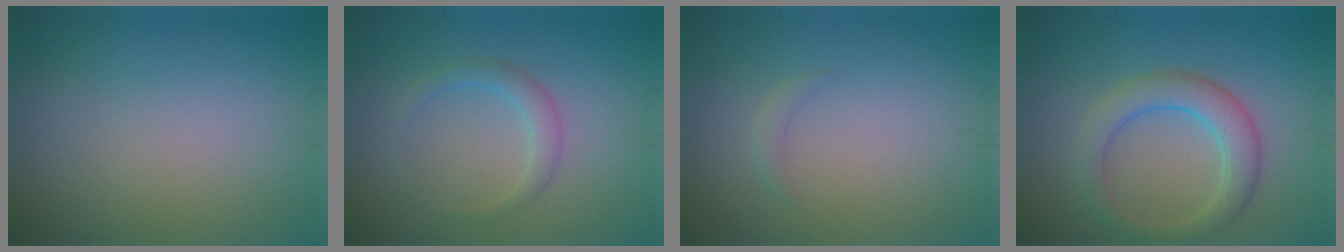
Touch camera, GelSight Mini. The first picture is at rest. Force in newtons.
{"total": 2.0, "press": 2.0, "slide": 0.0}
{"total": 0.8, "press": 0.8, "slide": 0.1}
{"total": 4.3, "press": 4.3, "slide": 0.2}